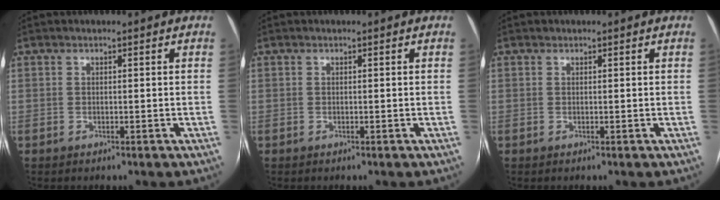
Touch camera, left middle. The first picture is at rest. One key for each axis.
{"total": 0.0}
{"total": 0.0}